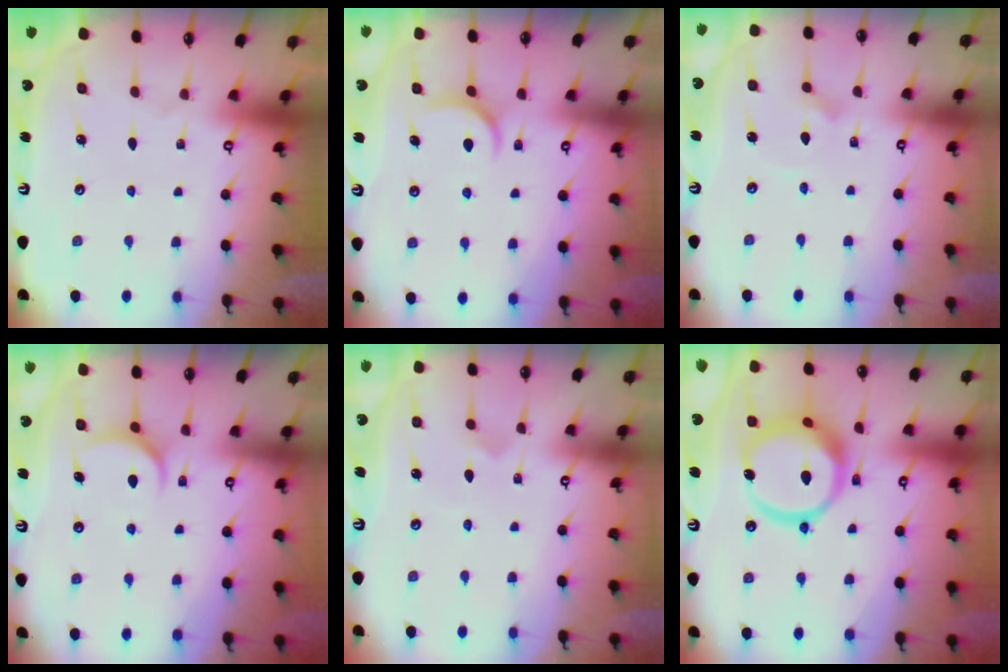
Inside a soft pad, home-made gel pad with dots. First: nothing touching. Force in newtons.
{"total": 6.9, "press": 6.9, "slide": 0.8}
{"total": 2.4, "press": 2.4, "slide": 0.2}
{"total": 7.5, "press": 7.4, "slide": 1.0}
{"total": 4.2, "press": 4.2, "slide": 0.4}
{"total": 17.2, "press": 17.1, "slide": 2.0}